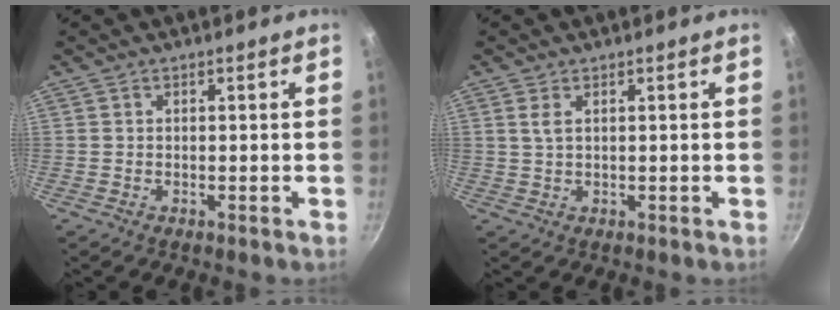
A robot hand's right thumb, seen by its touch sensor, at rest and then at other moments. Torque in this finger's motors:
{"motor_torque": [-0.35, 0.02, -0.02, 0.08, -0.01]}